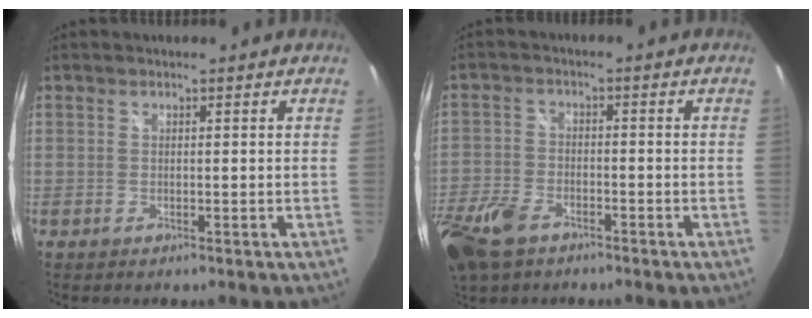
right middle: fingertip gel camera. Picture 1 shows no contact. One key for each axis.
{"total": 12.2, "fx": -7.5, "fy": 7.0, "fz": 6.6, "tx": -0.182, "ty": -0.019, "tz": -0.148}